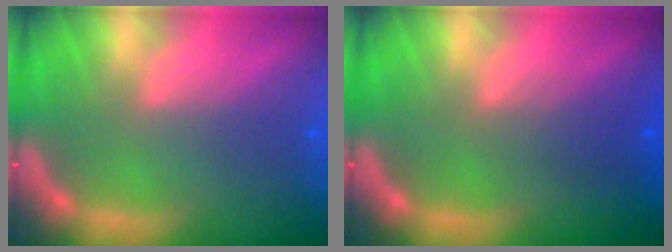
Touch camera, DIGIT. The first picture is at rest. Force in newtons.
{"total": 2.5}